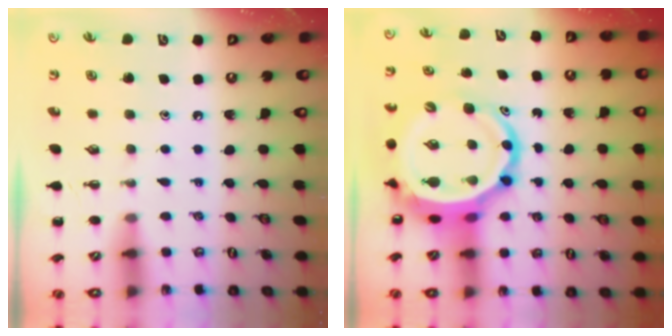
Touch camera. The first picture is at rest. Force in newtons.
{"total": 9.1, "press": 8.7, "slide": 2.5}